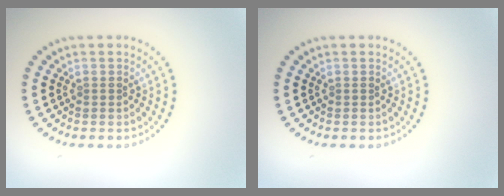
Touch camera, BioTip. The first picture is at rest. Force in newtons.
{"total": 0.0}